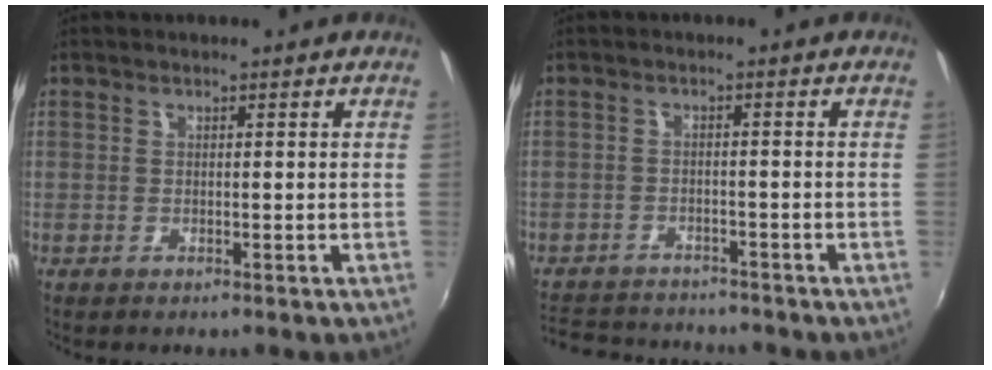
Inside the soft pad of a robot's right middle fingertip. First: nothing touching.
{"total": 10.3, "force": [-9.2, 3.6, 2.8], "torque": [-0.083, 0.006, -0.144]}